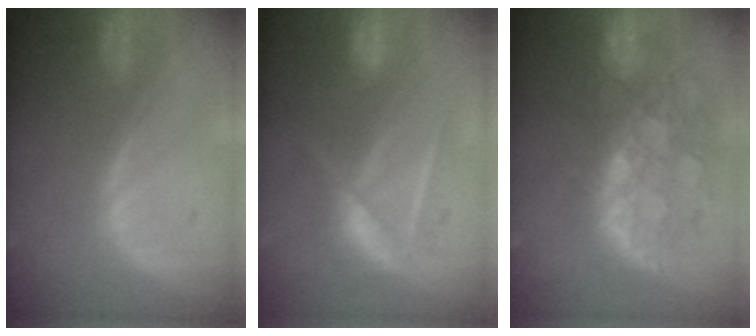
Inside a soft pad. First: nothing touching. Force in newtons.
{"total": 7.3, "press": 6.4, "slide": 3.5}
{"total": 11.2, "press": 9.7, "slide": 5.5}